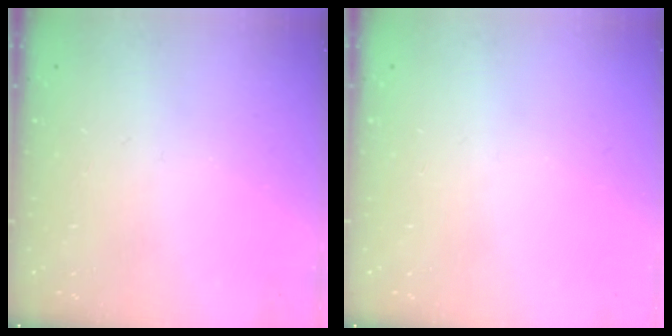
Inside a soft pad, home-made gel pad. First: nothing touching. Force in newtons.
{"total": 0.0}